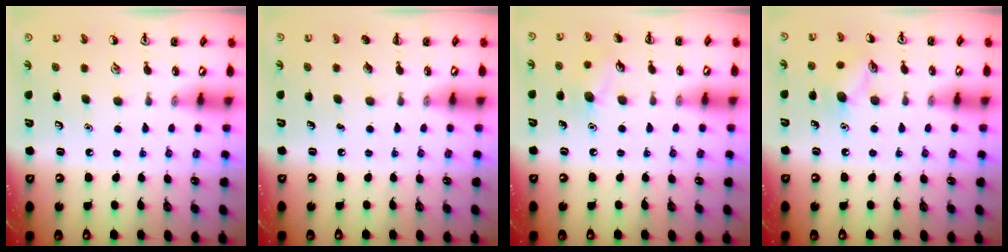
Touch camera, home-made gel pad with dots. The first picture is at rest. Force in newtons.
{"total": 0.0}
{"total": 8.5, "press": 8.4, "slide": 1.7}
{"total": 7.6, "press": 7.5, "slide": 0.9}